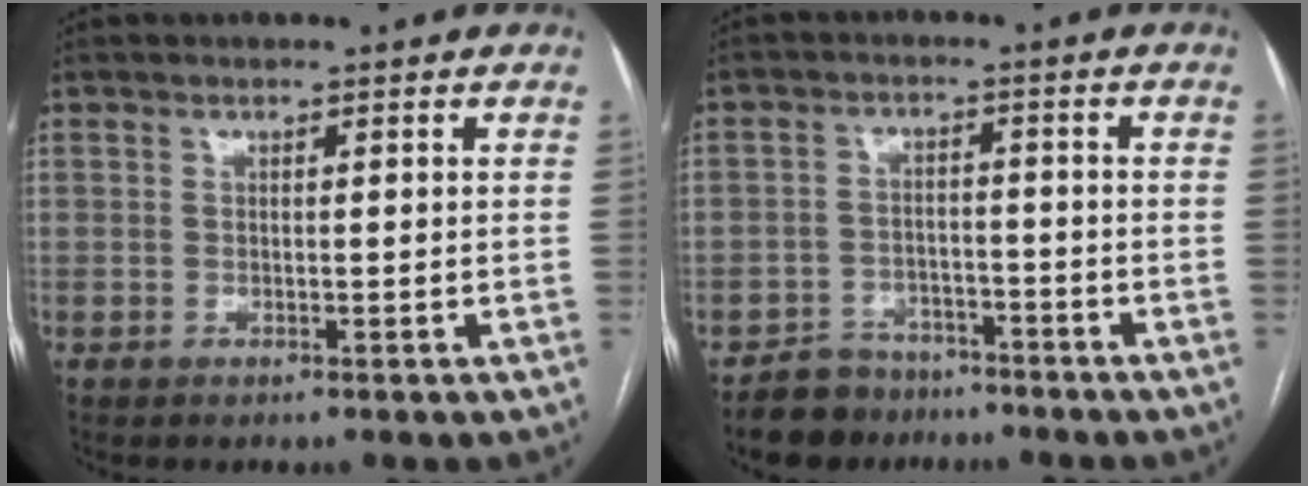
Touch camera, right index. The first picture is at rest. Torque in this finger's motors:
{"motor_torque": [-1.31, -0.83, -1.05, -0.21]}